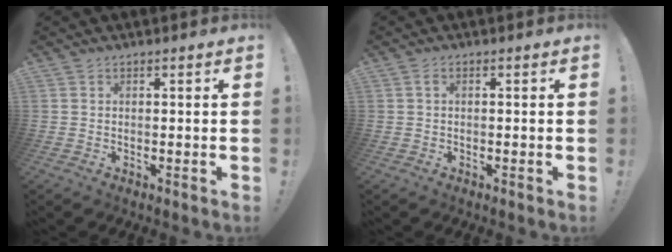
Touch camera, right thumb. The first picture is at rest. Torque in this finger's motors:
{"motor_torque": [0.08, -0.07, 0.10, -0.11, 0.01]}